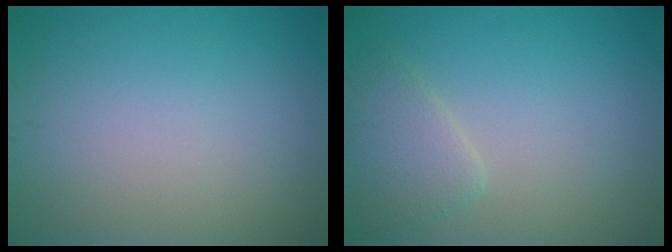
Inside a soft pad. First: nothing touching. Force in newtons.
{"total": 2.5, "press": 2.5, "slide": 0.2}